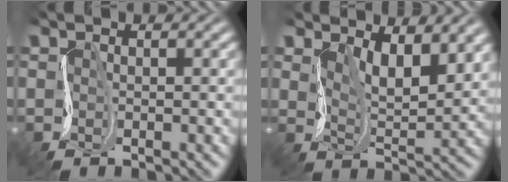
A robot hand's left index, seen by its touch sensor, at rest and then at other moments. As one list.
[{"total": 5.5, "force": [2.6, 2.4, 4.3], "torque": [-0.072, -0.011, 0.039]}]